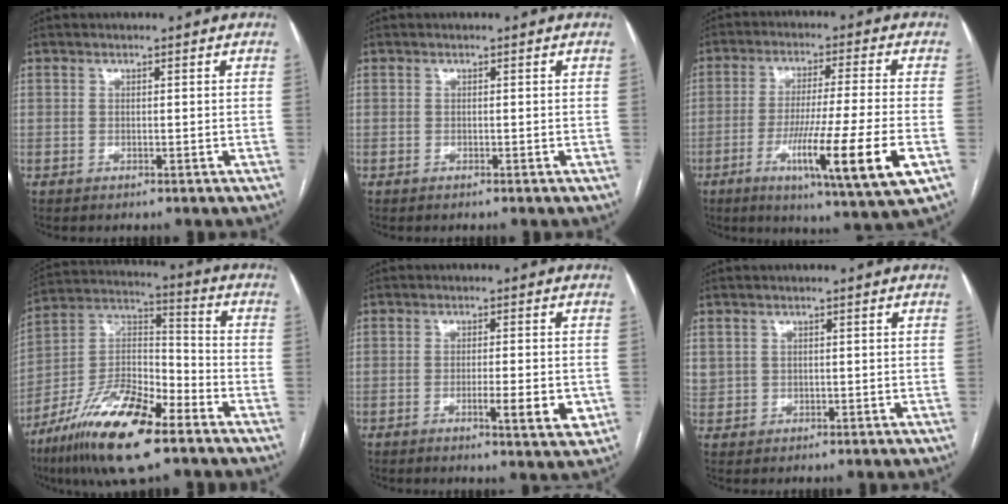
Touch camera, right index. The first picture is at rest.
{"total": 0.0}
{"total": 15.7, "force": [-5.5, -0.6, 14.7], "torque": [-0.245, -0.032, -0.090]}
{"total": 17.7, "force": [-11.2, 4.1, 13.1], "torque": [-0.260, -0.001, -0.200]}
{"total": 5.6, "force": [-1.6, 0.9, 5.3], "torque": [-0.077, -0.005, -0.021]}
{"total": 2.0, "force": [0.5, 1.8, 0.4], "torque": [-0.001, 0.010, 0.015]}